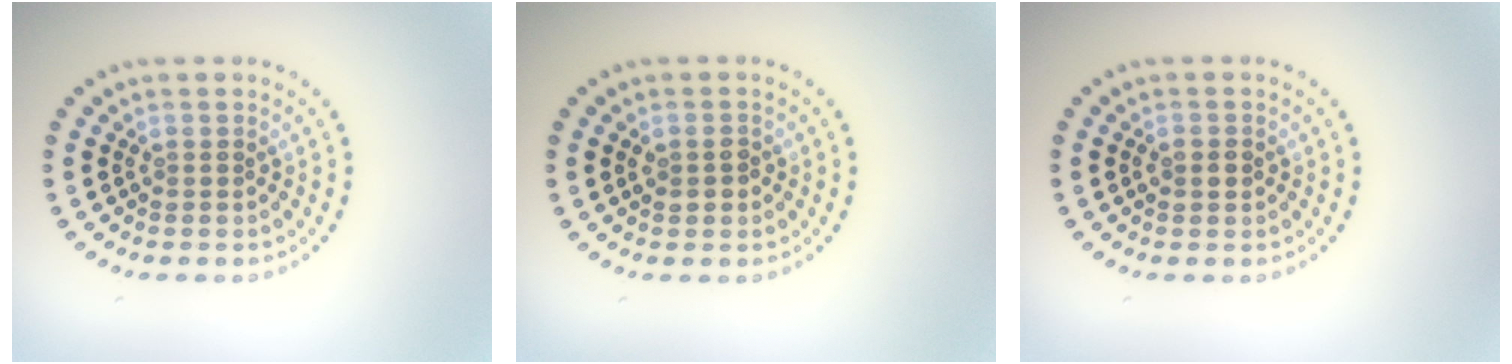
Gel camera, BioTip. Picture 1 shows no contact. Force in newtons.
{"total": 1.5, "press": 1.5, "slide": 0.0}
{"total": 1.6, "press": 1.6, "slide": 0.1}